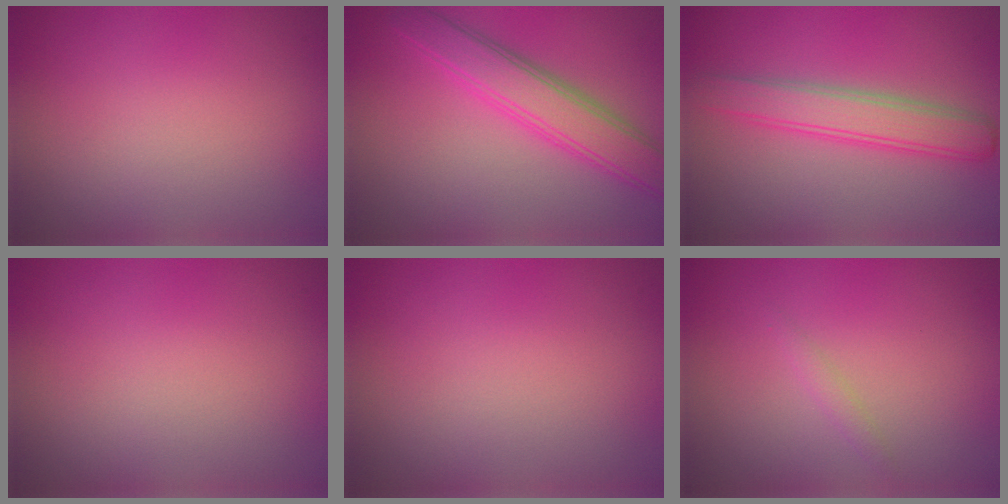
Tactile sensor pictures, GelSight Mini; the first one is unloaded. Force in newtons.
{"total": 4.8, "press": 4.8, "slide": 0.2}
{"total": 3.9, "press": 3.9, "slide": 0.1}
{"total": 0.0}
{"total": 0.0}
{"total": 0.8, "press": 0.8, "slide": 0.0}